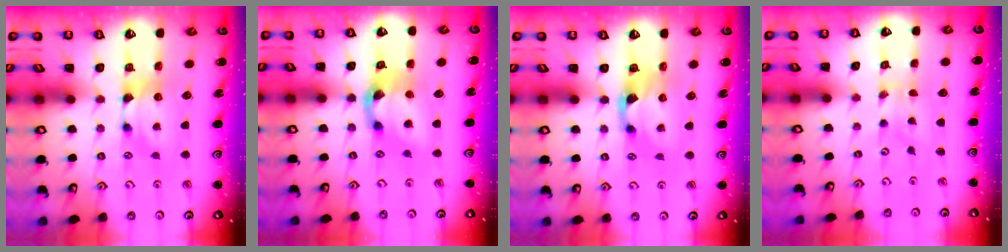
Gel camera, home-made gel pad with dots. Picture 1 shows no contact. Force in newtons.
{"total": 5.2, "press": 4.9, "slide": 1.9}
{"total": 1.2, "press": 0.9, "slide": 0.9}
{"total": 5.5, "press": 5.5, "slide": 0.5}